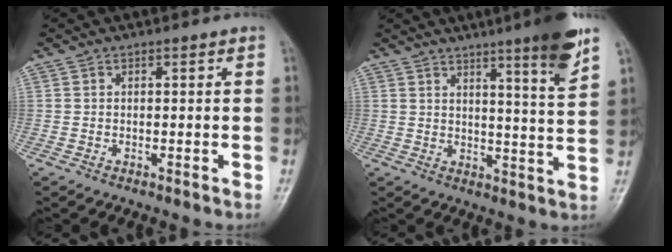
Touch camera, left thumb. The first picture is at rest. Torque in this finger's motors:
{"motor_torque": [2.58, 1.02, 1.38, -1.38, 0.36]}